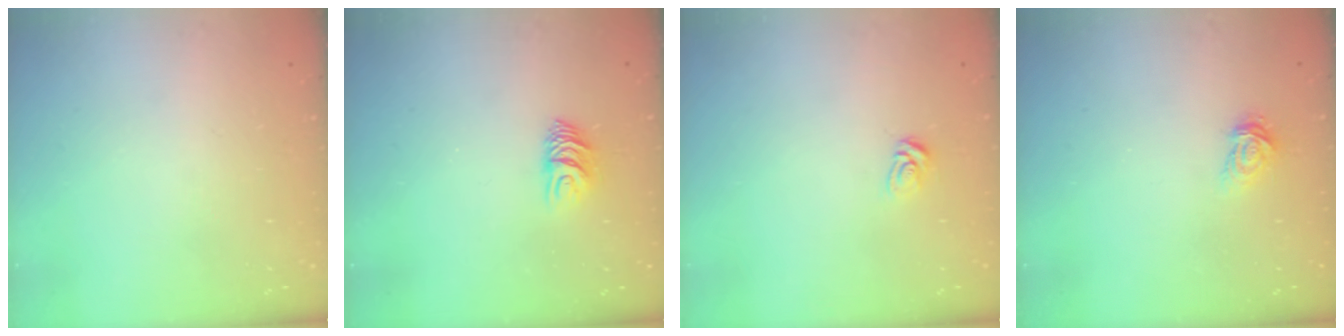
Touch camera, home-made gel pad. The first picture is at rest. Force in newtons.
{"total": 7.0, "press": 7.0, "slide": 0.6}
{"total": 4.8, "press": 4.8, "slide": 0.4}
{"total": 3.2, "press": 3.2, "slide": 0.3}